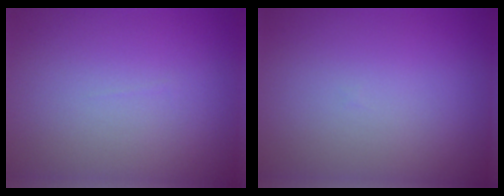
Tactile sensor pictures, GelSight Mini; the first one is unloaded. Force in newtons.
{"total": 0.0}